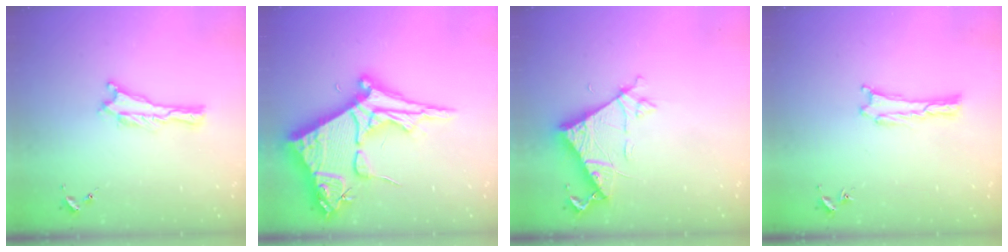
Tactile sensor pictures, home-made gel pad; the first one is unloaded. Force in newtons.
{"total": 16.1, "press": 16.1, "slide": 1.6}
{"total": 6.9, "press": 6.9, "slide": 0.5}
{"total": 0.0}